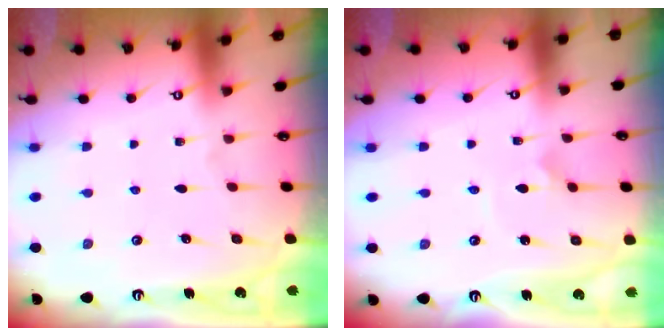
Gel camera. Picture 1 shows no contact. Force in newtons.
{"total": 2.5, "press": 2.5, "slide": 0.2}